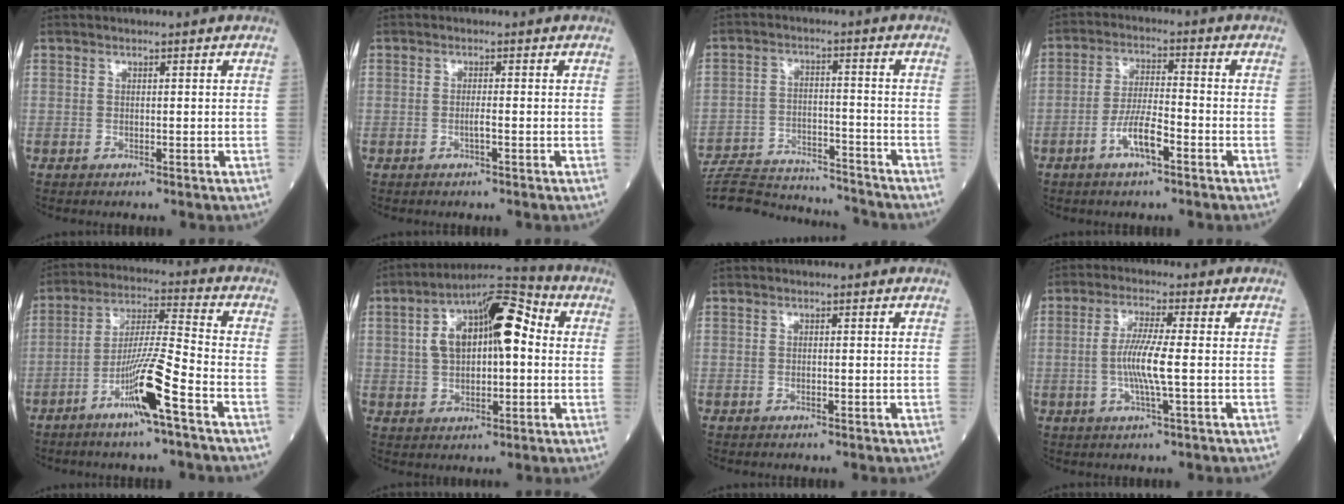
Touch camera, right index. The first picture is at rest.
{"total": 1.0, "force": [-0.4, -0.1, 0.9], "torque": [-0.019, 0.002, -0.005]}
{"total": 17.0, "force": [-16.3, 2.5, 3.9], "torque": [-0.083, 0.004, -0.244]}
{"total": 6.4, "force": [-3.2, 1.2, 5.4], "torque": [-0.110, 0.003, -0.058]}
{"total": 10.6, "force": [-5.4, -0.5, 9.1], "torque": [-0.174, -0.003, -0.100]}
{"total": 13.4, "force": [2.1, 5.2, 12.1], "torque": [-0.210, 0.043, 0.032]}
{"total": 0.0}
{"total": 6.5, "force": [-0.7, -0.1, 6.4], "torque": [-0.130, -0.002, -0.016]}